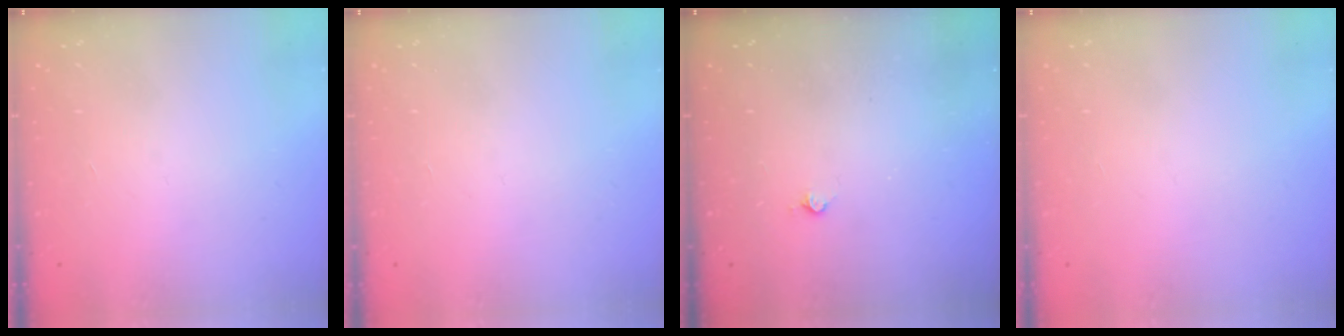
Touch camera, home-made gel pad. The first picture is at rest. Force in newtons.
{"total": 0.0}
{"total": 2.7, "press": 2.7, "slide": 0.5}
{"total": 0.0}